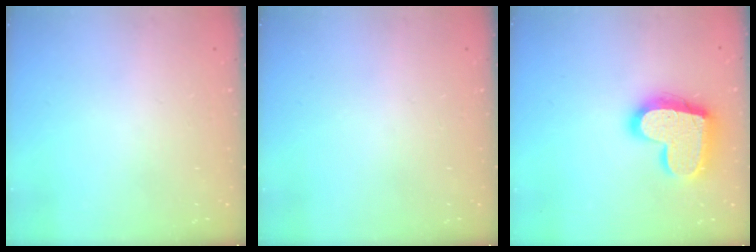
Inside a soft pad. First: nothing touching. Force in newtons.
{"total": 0.0}
{"total": 19.1, "press": 19.0, "slide": 1.3}